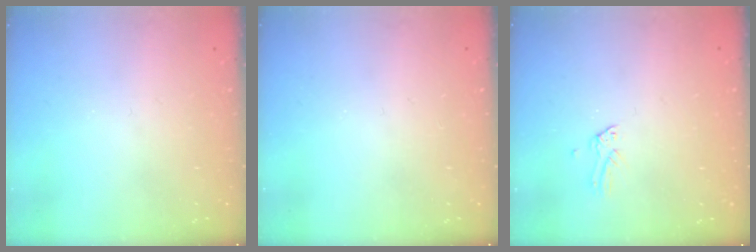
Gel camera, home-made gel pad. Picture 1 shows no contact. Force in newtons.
{"total": 0.0}
{"total": 0.0}